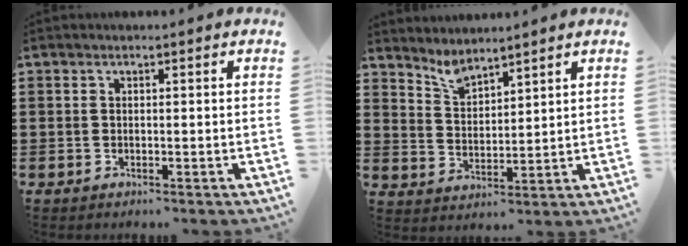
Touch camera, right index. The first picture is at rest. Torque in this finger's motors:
{"motor_torque": [-0.43, 0.51, 0.04, 0.02]}